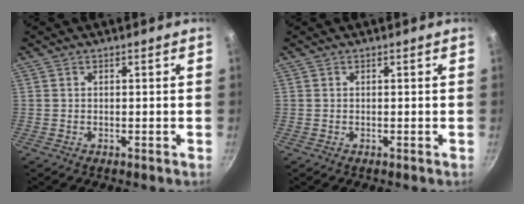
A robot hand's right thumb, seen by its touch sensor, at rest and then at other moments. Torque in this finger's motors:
{"motor_torque": [0.00, 0.00, 0.00, 0.00, 0.00]}